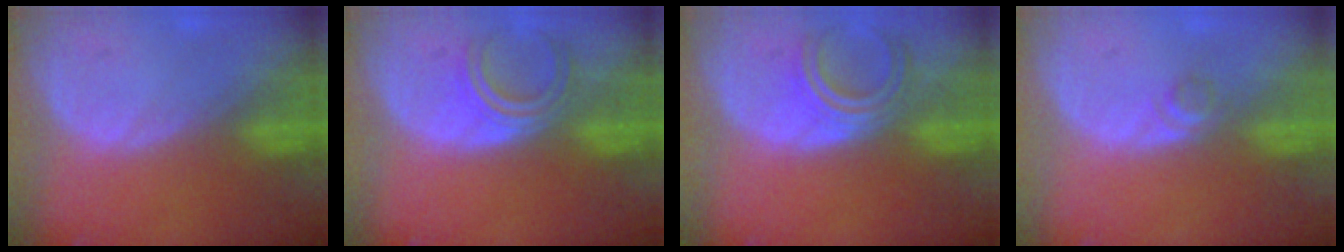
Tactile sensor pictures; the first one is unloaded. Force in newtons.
{"total": 4.5, "press": 4.5, "slide": 0.7}
{"total": 5.1, "press": 5.0, "slide": 0.5}
{"total": 1.8, "press": 1.5, "slide": 0.9}